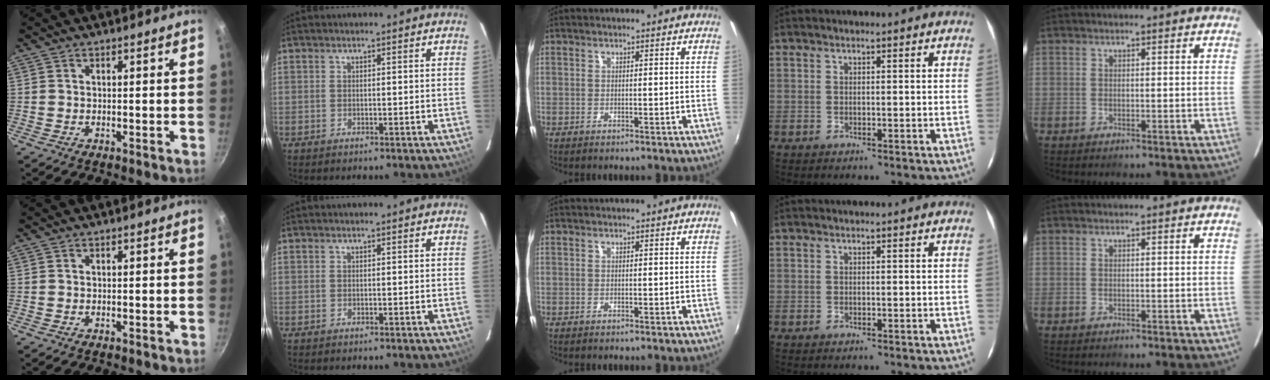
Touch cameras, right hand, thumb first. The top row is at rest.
{}